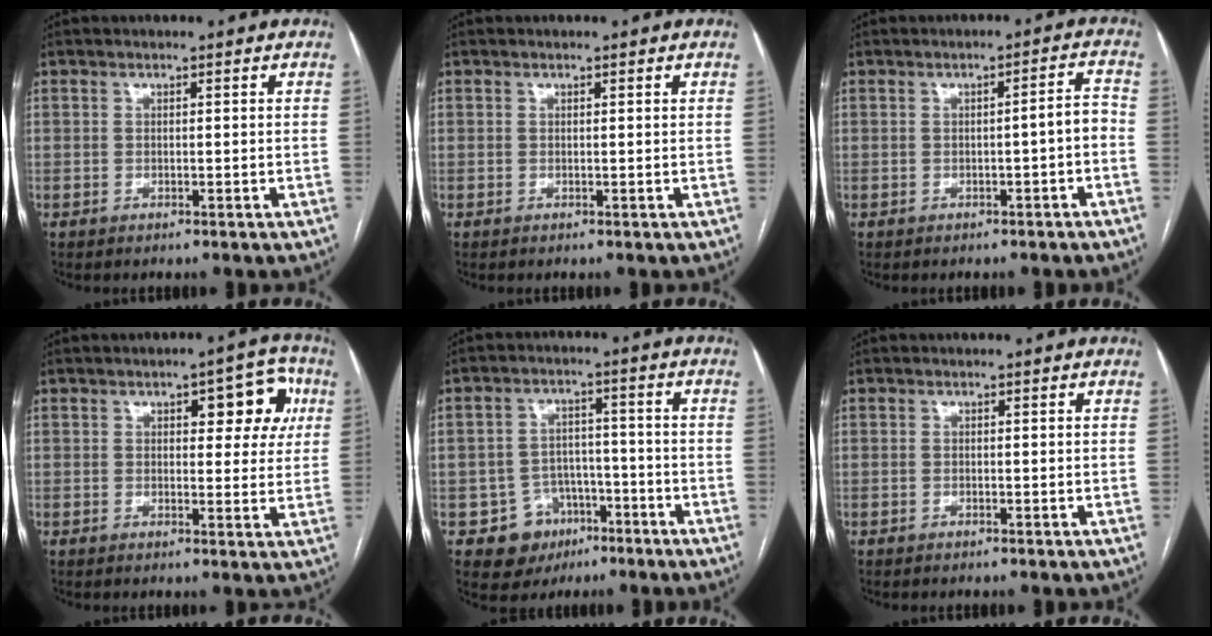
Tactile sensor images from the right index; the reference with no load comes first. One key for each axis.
{"total": 0.0}
{"total": 2.9, "fx": -1.0, "fy": 0.3, "fz": 2.7, "tx": -0.031, "ty": 0.010, "tz": -0.015}
{"total": 7.7, "fx": 2.8, "fy": 3.3, "fz": 6.4, "tx": -0.061, "ty": 0.022, "tz": 0.030}
{"total": 7.6, "fx": -3.6, "fy": 6.5, "fz": 1.2, "tx": -0.011, "ty": 0.014, "tz": -0.046}
{"total": 0.0}